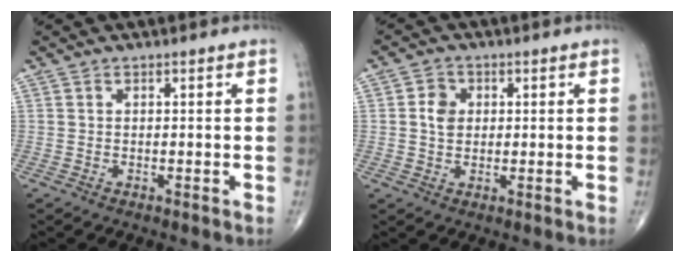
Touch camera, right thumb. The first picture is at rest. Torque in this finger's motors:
{"motor_torque": [-0.11, 0.14, 0.28, 0.19, 0.03]}